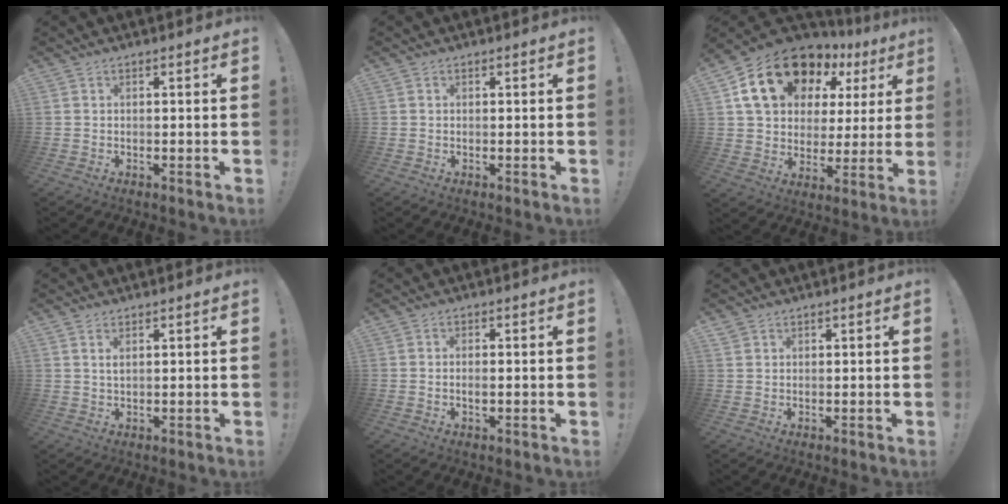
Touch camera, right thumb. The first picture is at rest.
{"total": 0.0}
{"total": 20.0, "force": [11.1, 12.6, 10.7], "torque": [-0.173, -0.051, 0.216]}
{"total": 1.9, "force": [1.0, 0.4, 1.6], "torque": [-0.034, 0.000, 0.017]}
{"total": 1.4, "force": [-0.4, 0.6, 1.2], "torque": [-0.013, -0.001, -0.008]}
{"total": 1.3, "force": [1.0, 0.8, 0.2], "torque": [-0.005, -0.003, 0.019]}